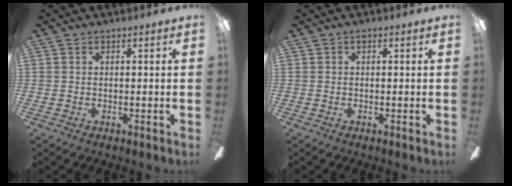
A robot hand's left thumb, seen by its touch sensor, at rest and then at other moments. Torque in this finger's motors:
{"motor_torque": [0.16, -0.07, 0.20, 0.30, 0.00]}